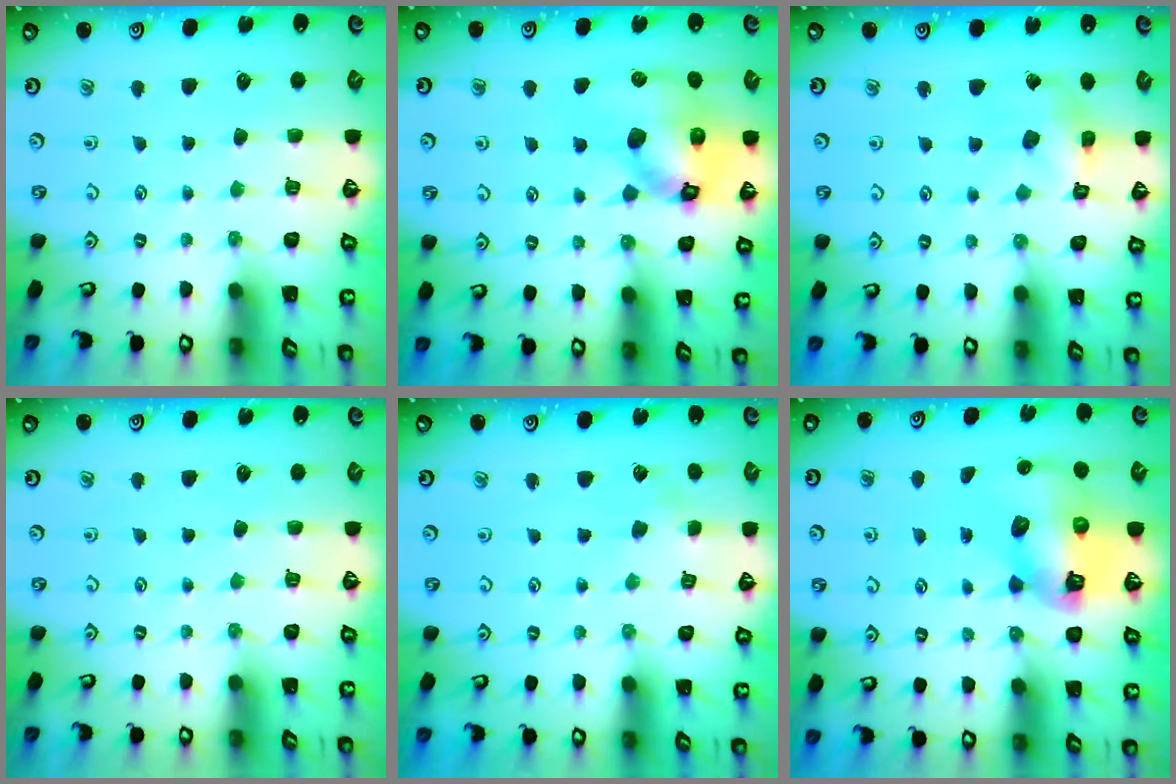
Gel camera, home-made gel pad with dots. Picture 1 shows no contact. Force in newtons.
{"total": 15.4, "press": 15.2, "slide": 2.2}
{"total": 5.9, "press": 5.9, "slide": 0.6}
{"total": 0.0}
{"total": 1.6, "press": 1.6, "slide": 0.2}
{"total": 11.5, "press": 11.3, "slide": 1.6}